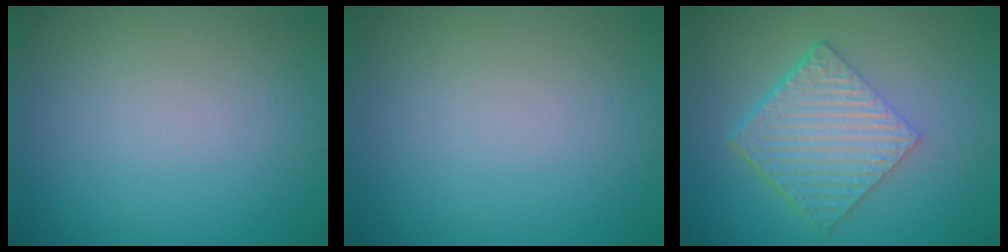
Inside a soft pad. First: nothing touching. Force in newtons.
{"total": 0.0}
{"total": 6.4, "press": 4.3, "slide": 4.7}